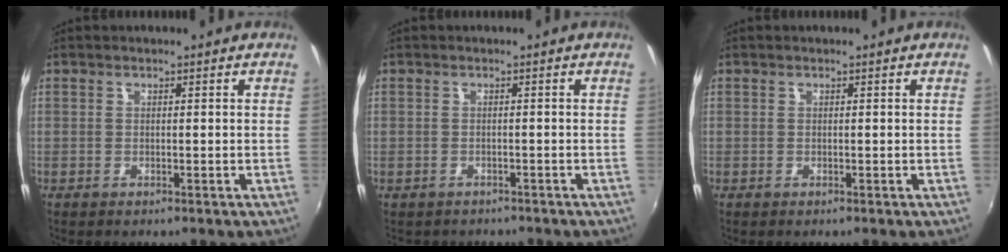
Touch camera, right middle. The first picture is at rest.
{"total": 2.0, "force": [-1.3, 1.5, 0.1], "torque": [-0.009, -0.001, -0.018]}
{"total": 0.0}